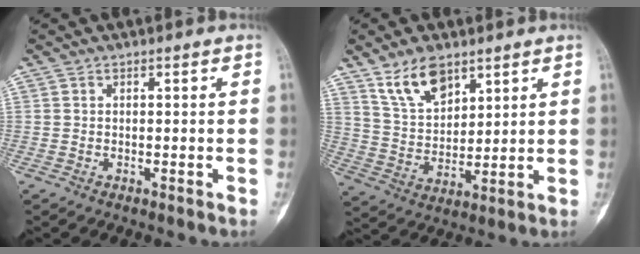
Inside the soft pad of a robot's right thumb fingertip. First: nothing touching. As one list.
[{"total": 10.0, "force": [6.7, 5.1, 5.4], "torque": [-0.083, -0.035, 0.136]}]